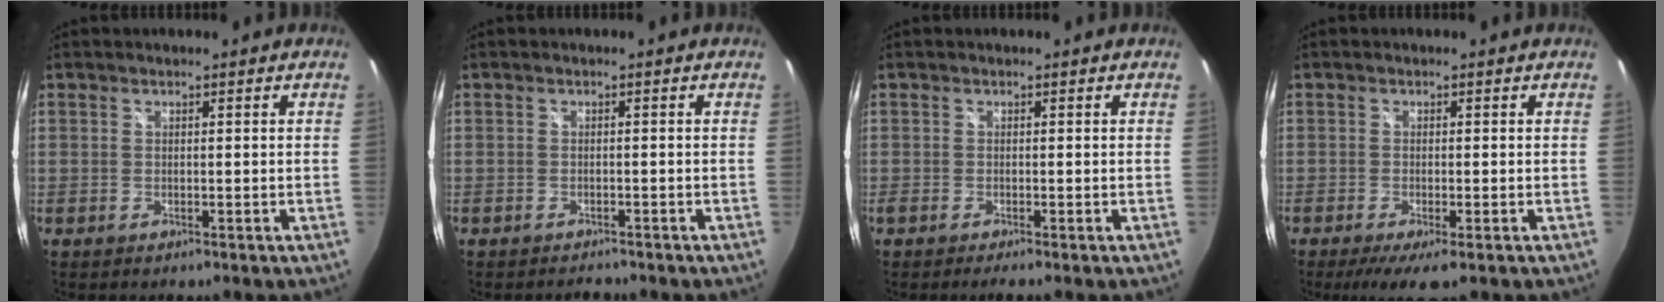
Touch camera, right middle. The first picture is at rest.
{"total": 1.8, "force": [-1.7, 0.6, 0.2], "torque": [-0.006, -0.007, -0.024]}
{"total": 1.0, "force": [-0.7, -0.3, 0.6], "torque": [-0.011, -0.004, -0.016]}
{"total": 5.1, "force": [-3.0, 0.8, 4.0], "torque": [-0.083, -0.026, -0.048]}